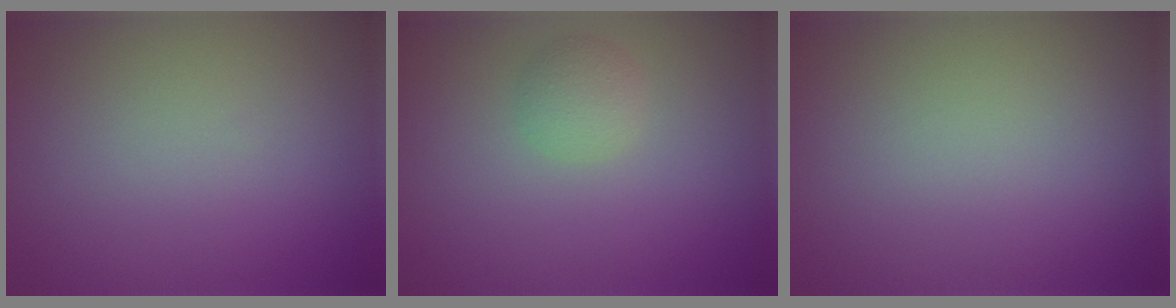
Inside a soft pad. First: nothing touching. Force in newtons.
{"total": 1.9, "press": 1.9, "slide": 0.1}
{"total": 0.0}